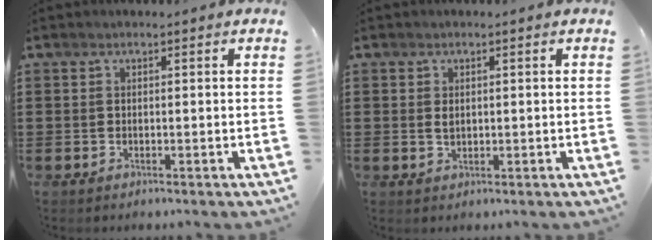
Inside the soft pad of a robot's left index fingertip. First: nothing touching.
{"total": 1.3, "force": [0.3, 0.8, 0.9], "torque": [-0.021, 0.005, 0.005]}